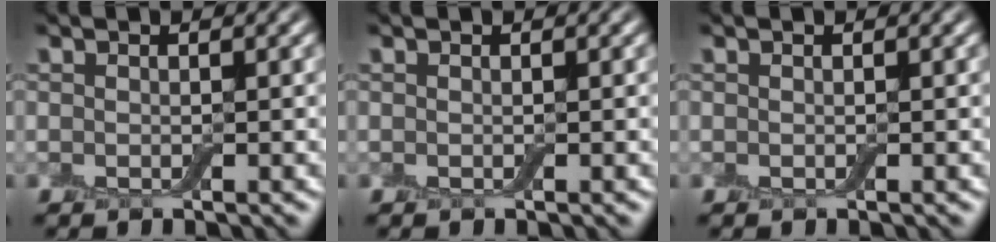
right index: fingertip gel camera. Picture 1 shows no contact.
{"total": 0.0}
{"total": 0.0}